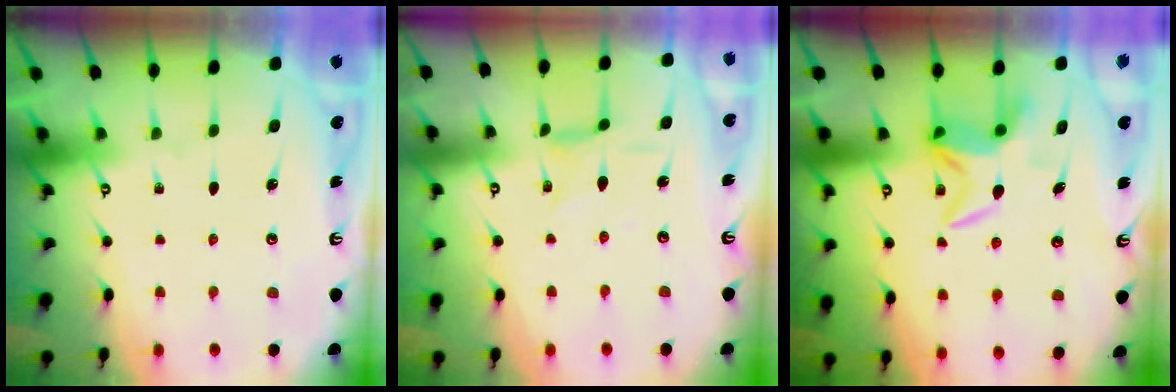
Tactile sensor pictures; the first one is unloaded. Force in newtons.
{"total": 1.2, "press": 1.1, "slide": 0.4}
{"total": 6.4, "press": 6.4, "slide": 0.6}